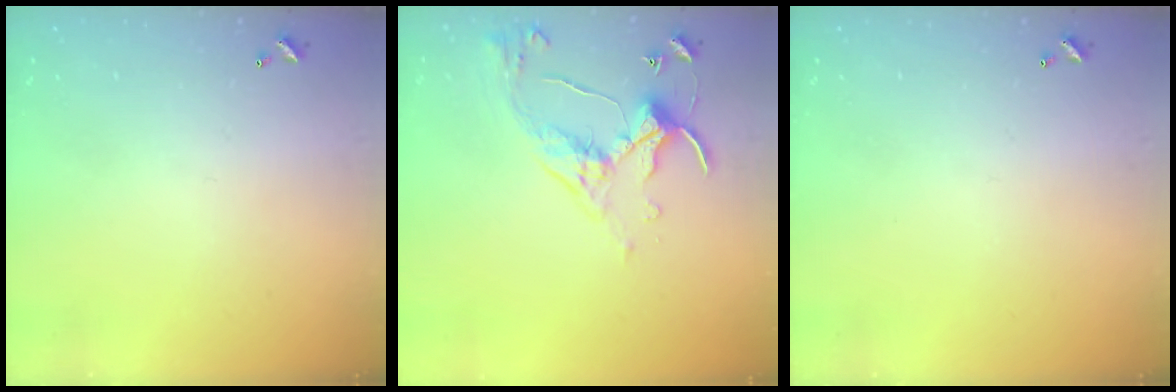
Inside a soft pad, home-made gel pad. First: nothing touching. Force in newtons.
{"total": 6.7, "press": 6.6, "slide": 1.1}
{"total": 0.0}